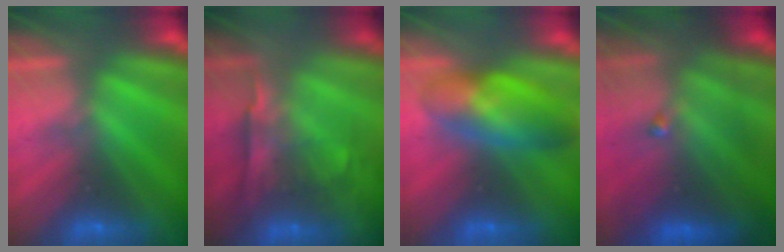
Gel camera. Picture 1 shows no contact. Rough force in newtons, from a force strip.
{"total": 7.6}
{"total": 7.4}
{"total": 7.6}